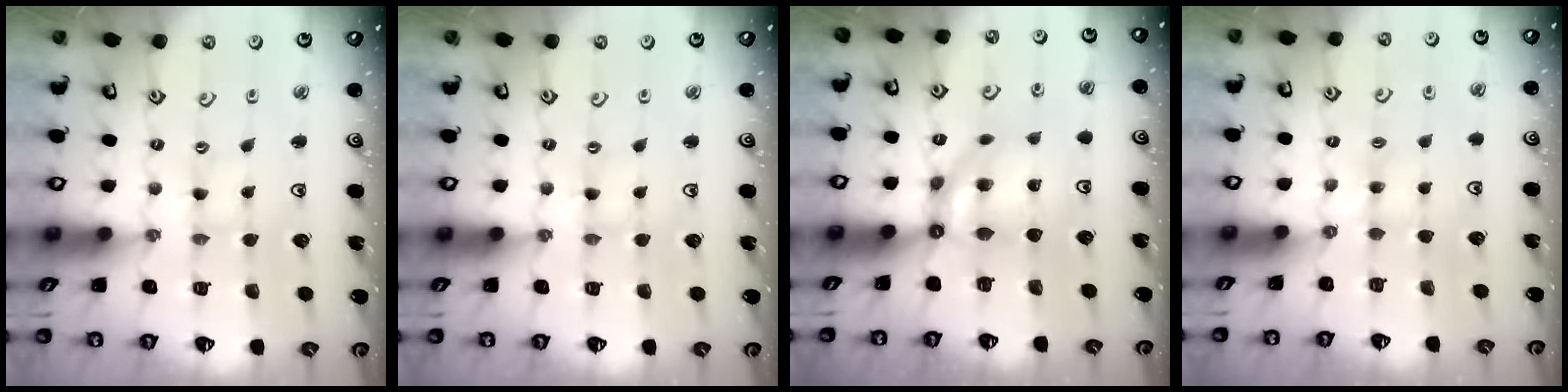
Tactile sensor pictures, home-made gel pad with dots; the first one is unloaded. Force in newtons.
{"total": 0.0}
{"total": 7.3, "press": 7.2, "slide": 0.6}
{"total": 3.4, "press": 3.4, "slide": 0.7}